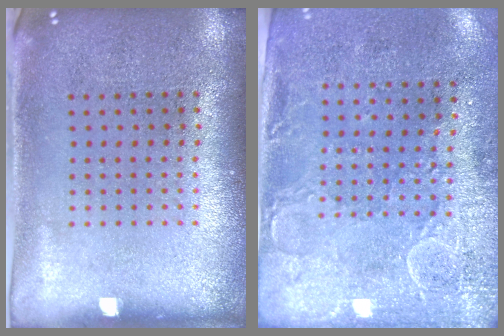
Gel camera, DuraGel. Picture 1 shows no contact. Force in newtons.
{"total": 3.0, "press": 2.3, "slide": 1.9}